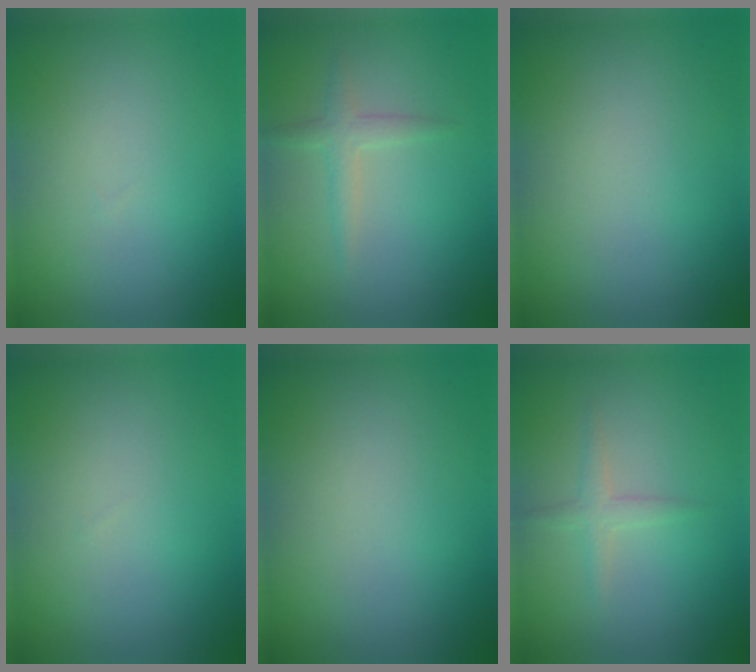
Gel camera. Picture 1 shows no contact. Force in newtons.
{"total": 1.7, "press": 1.7, "slide": 0.1}
{"total": 0.0}
{"total": 0.0}
{"total": 0.0}
{"total": 1.4, "press": 1.4, "slide": 0.1}